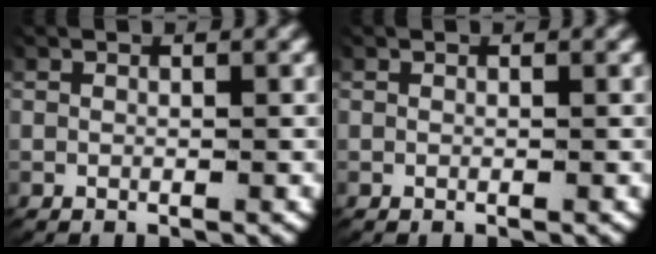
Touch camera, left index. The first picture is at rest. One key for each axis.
{"total": 0.0}